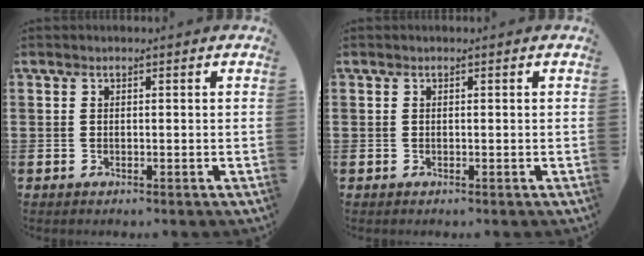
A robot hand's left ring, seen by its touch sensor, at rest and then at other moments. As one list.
[{"total": 0.0}]